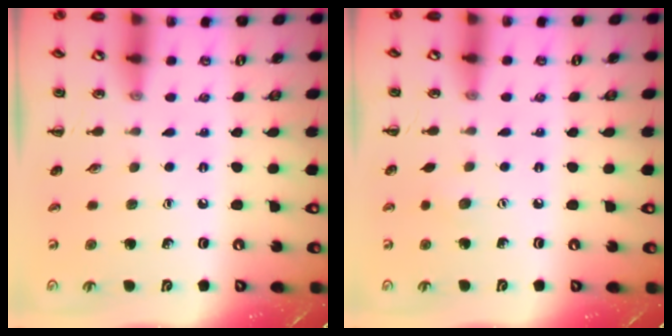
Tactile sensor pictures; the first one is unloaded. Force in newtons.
{"total": 3.9, "press": 3.8, "slide": 0.9}